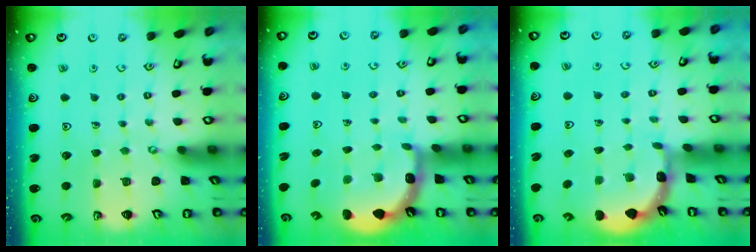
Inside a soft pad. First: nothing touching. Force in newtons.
{"total": 2.7, "press": 2.7, "slide": 0.6}
{"total": 1.6, "press": 1.6, "slide": 0.1}